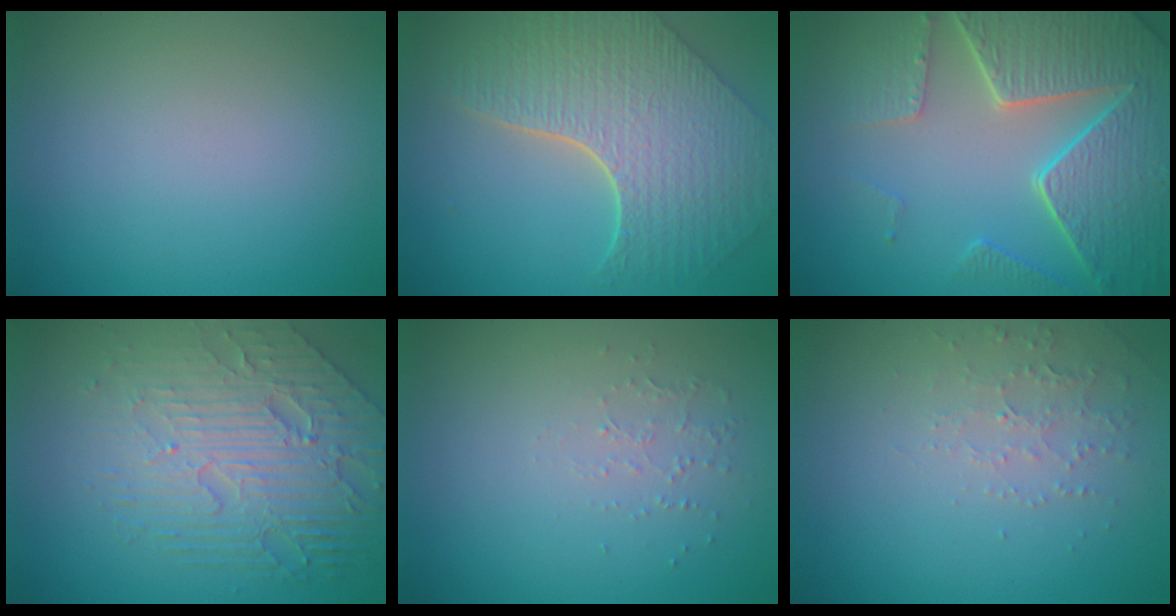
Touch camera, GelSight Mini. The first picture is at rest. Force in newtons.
{"total": 8.4, "press": 6.1, "slide": 5.7}
{"total": 8.3, "press": 6.2, "slide": 5.6}
{"total": 7.2, "press": 5.2, "slide": 5.1}
{"total": 0.8, "press": 0.5, "slide": 0.6}
{"total": 1.9, "press": 1.8, "slide": 0.6}